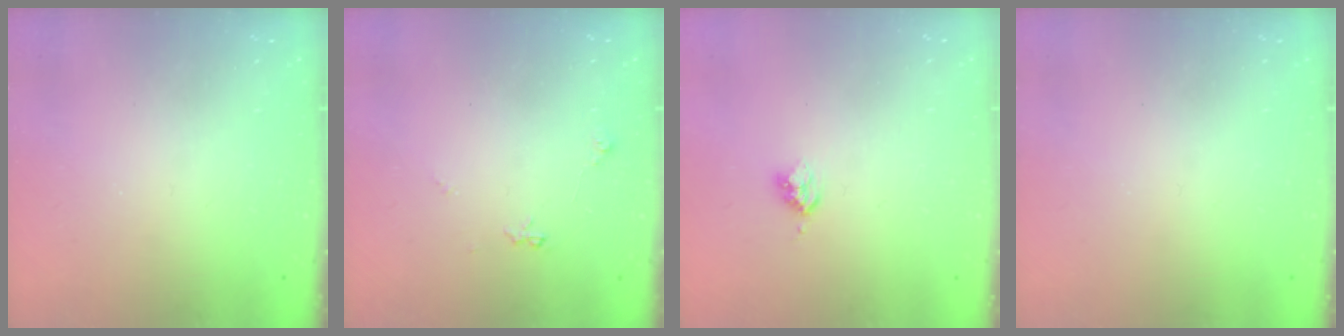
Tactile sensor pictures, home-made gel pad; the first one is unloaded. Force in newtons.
{"total": 5.2, "press": 5.1, "slide": 0.7}
{"total": 3.0, "press": 2.9, "slide": 0.4}
{"total": 0.0}